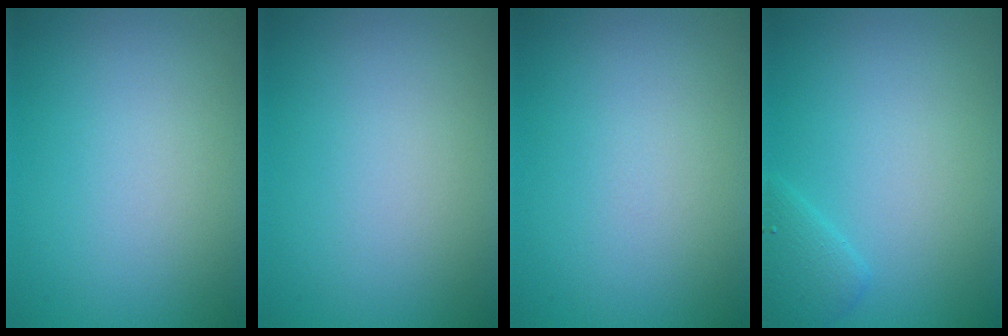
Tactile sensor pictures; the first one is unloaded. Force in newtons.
{"total": 0.0}
{"total": 0.0}
{"total": 1.6, "press": 1.6, "slide": 0.1}